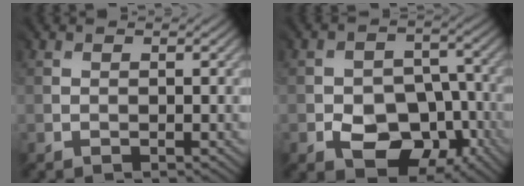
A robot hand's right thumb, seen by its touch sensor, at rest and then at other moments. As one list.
[{"total": 7.1, "force": [-3.7, 5.1, 3.2], "torque": [-0.041, -0.006, -0.057]}]